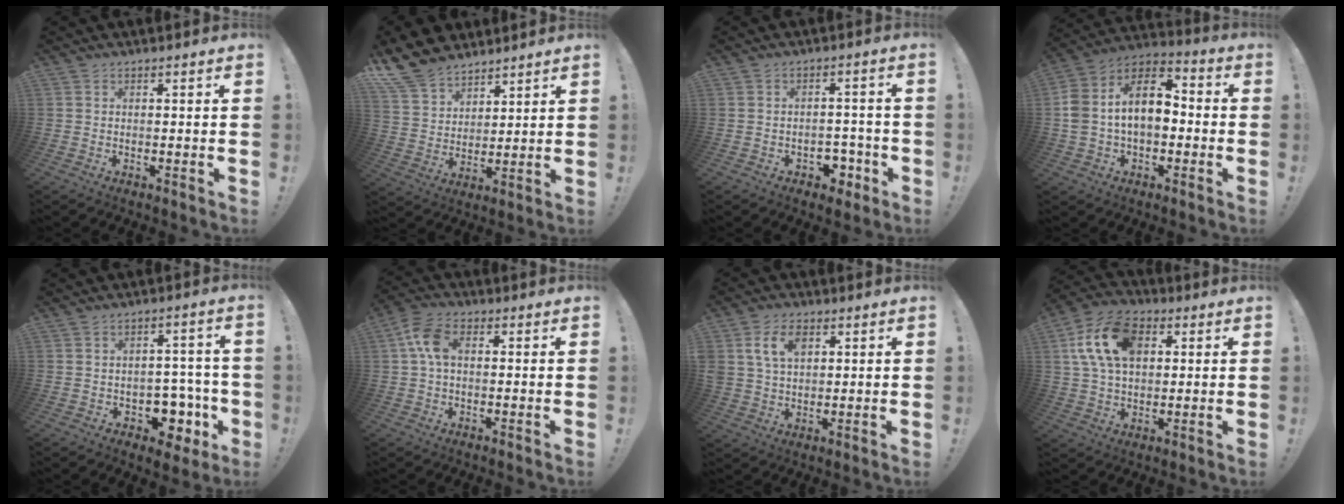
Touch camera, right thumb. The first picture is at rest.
{"total": 12.6, "force": [10.0, 6.8, 3.7], "torque": [-0.082, -0.066, 0.196]}
{"total": 6.2, "force": [-2.7, 4.7, 3.0], "torque": [-0.029, 0.023, -0.041]}
{"total": 14.8, "force": [1.4, 10.2, 10.6], "torque": [-0.182, 0.006, 0.026]}
{"total": 9.7, "force": [-3.8, 7.2, 5.2], "torque": [-0.037, 0.030, -0.053]}
{"total": 7.8, "force": [1.2, 4.8, 6.0], "torque": [-0.116, 0.011, 0.026]}
{"total": 8.8, "force": [3.3, 6.1, 5.5], "torque": [-0.104, 0.004, 0.063]}
{"total": 17.0, "force": [4.8, 11.4, 11.6], "torque": [-0.215, 0.004, 0.092]}